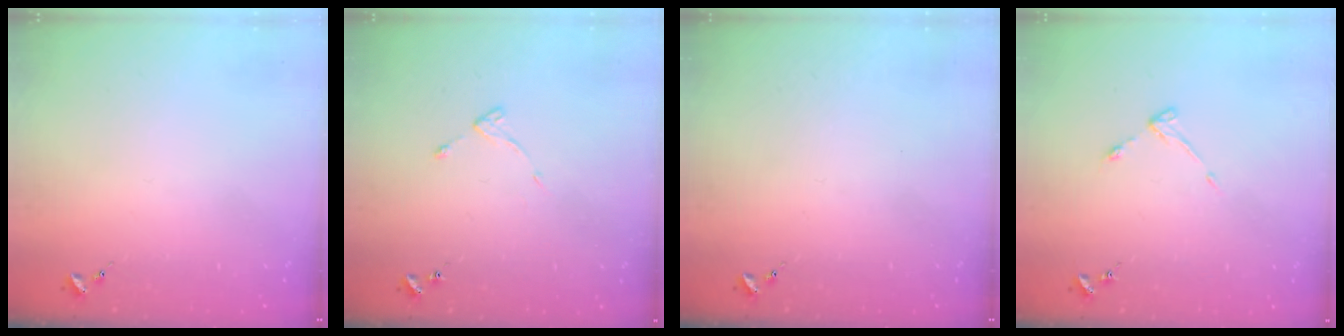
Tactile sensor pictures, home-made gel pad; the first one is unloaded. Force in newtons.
{"total": 4.1, "press": 4.1, "slide": 0.5}
{"total": 0.0}
{"total": 3.6, "press": 3.6, "slide": 0.5}